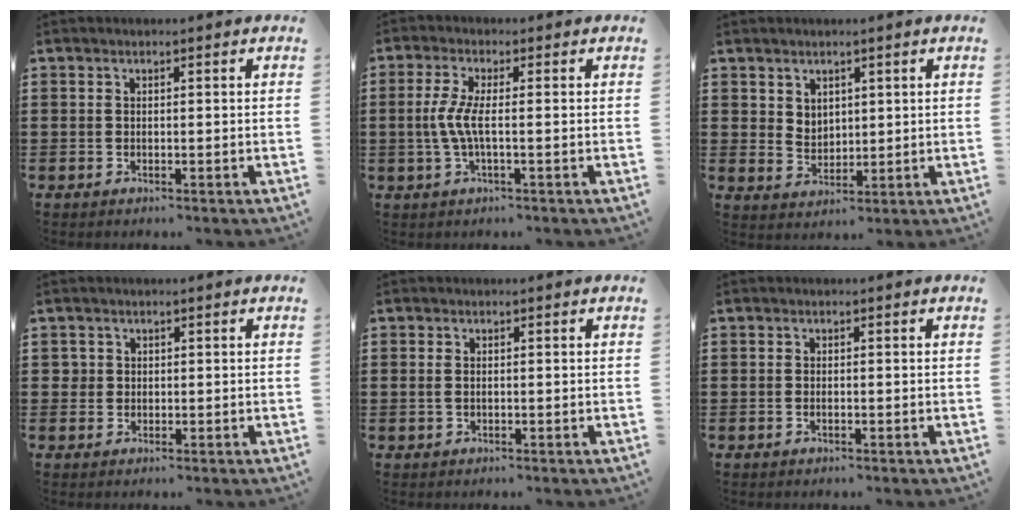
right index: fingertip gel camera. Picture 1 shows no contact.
{"total": 4.6, "force": [-0.5, 0.8, 4.5], "torque": [-0.112, -0.011, -0.020]}
{"total": 3.4, "force": [2.3, 2.4, 0.4], "torque": [-0.010, 0.004, 0.043]}
{"total": 1.5, "force": [0.3, 1.4, 0.3], "torque": [-0.011, 0.007, 0.006]}
{"total": 1.2, "force": [0.0, 0.7, 1.0], "torque": [-0.029, 0.002, -0.004]}
{"total": 0.5, "force": [-0.3, 0.1, 0.4], "torque": [-0.010, -0.004, -0.004]}